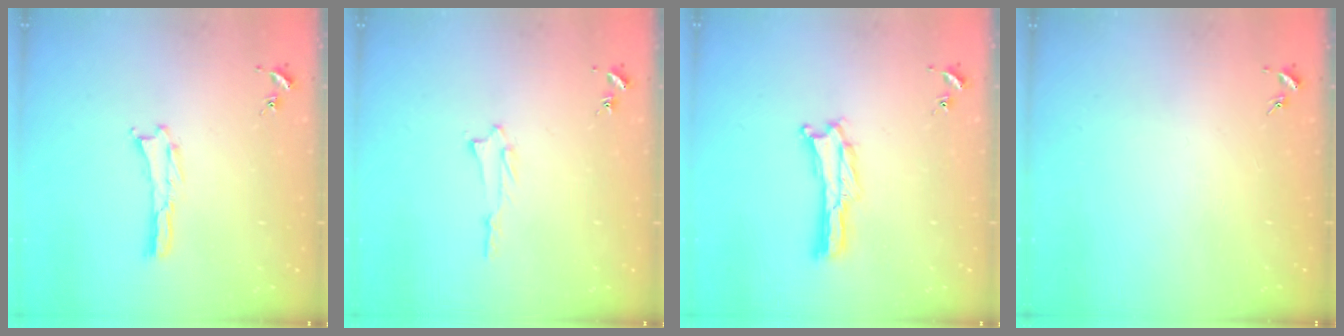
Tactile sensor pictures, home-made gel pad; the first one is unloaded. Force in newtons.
{"total": 1.2, "press": 1.2, "slide": 0.1}
{"total": 0.0}
{"total": 0.0}